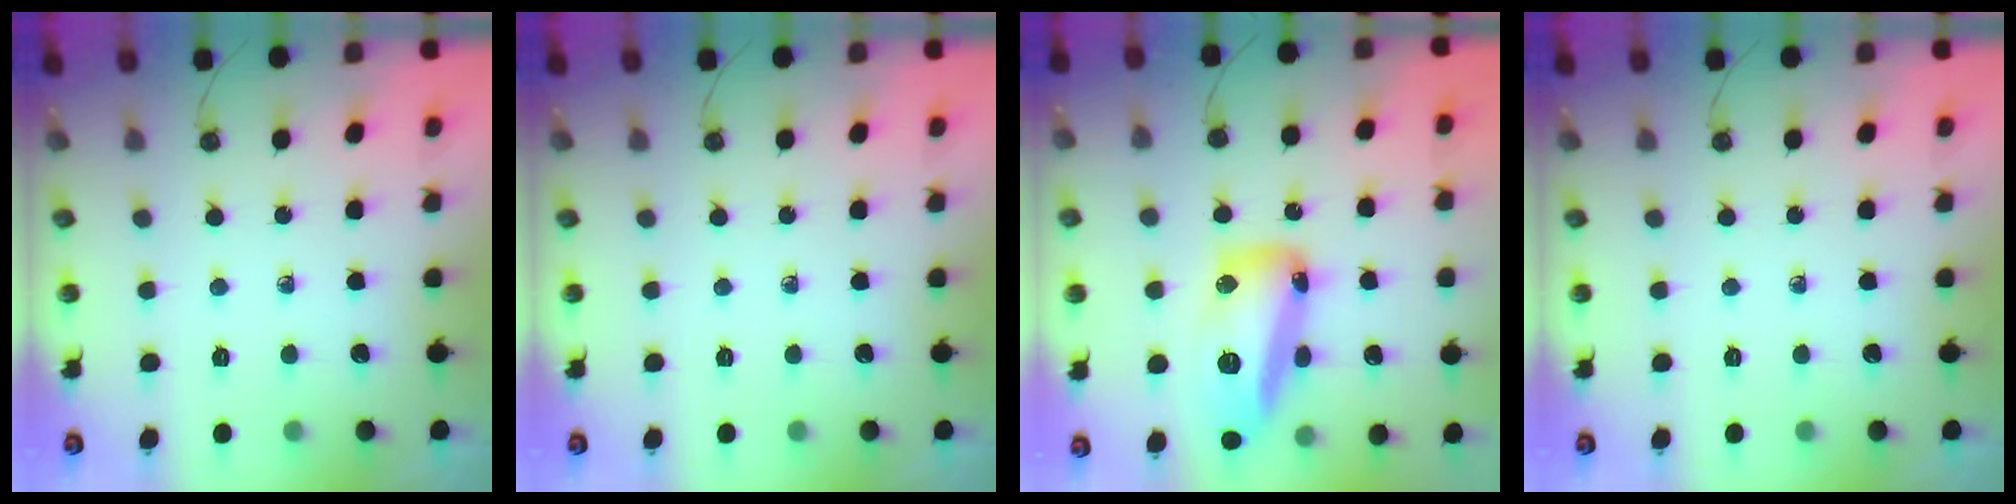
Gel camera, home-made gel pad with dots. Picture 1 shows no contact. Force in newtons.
{"total": 0.0}
{"total": 17.7, "press": 17.6, "slide": 1.4}
{"total": 0.0}